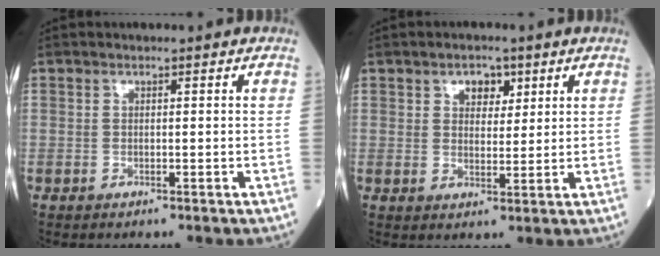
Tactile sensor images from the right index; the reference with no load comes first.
{"total": 3.8, "force": [2.0, 2.3, 2.2], "torque": [-0.031, 0.004, 0.032]}